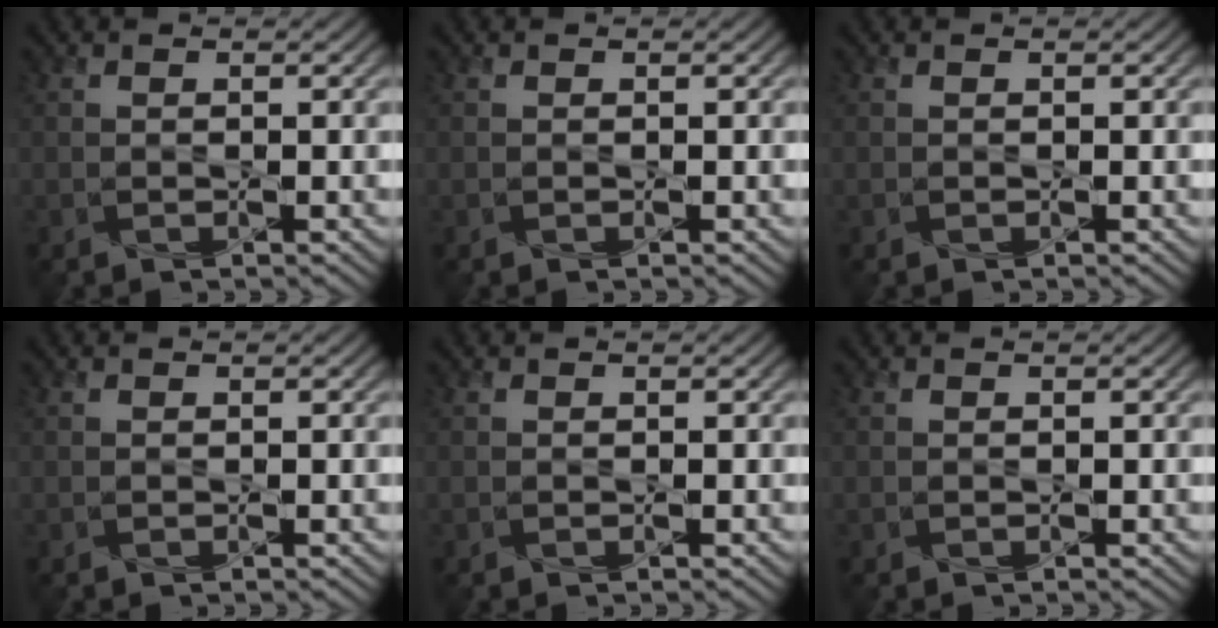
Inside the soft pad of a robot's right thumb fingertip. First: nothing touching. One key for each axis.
{"total": 0.0}
{"total": 0.0}
{"total": 0.0}
{"total": 0.0}
{"total": 0.0}